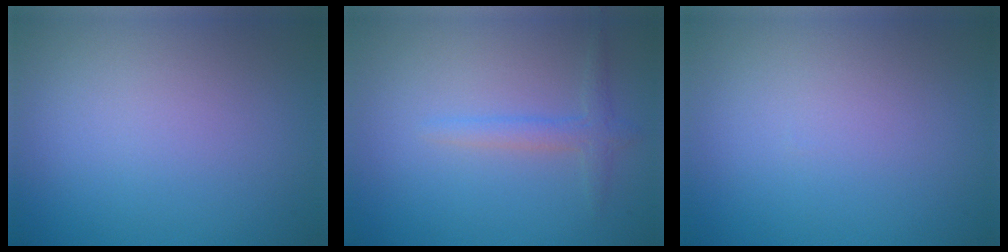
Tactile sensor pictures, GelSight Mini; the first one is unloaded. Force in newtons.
{"total": 1.8, "press": 1.8, "slide": 0.1}
{"total": 0.0}